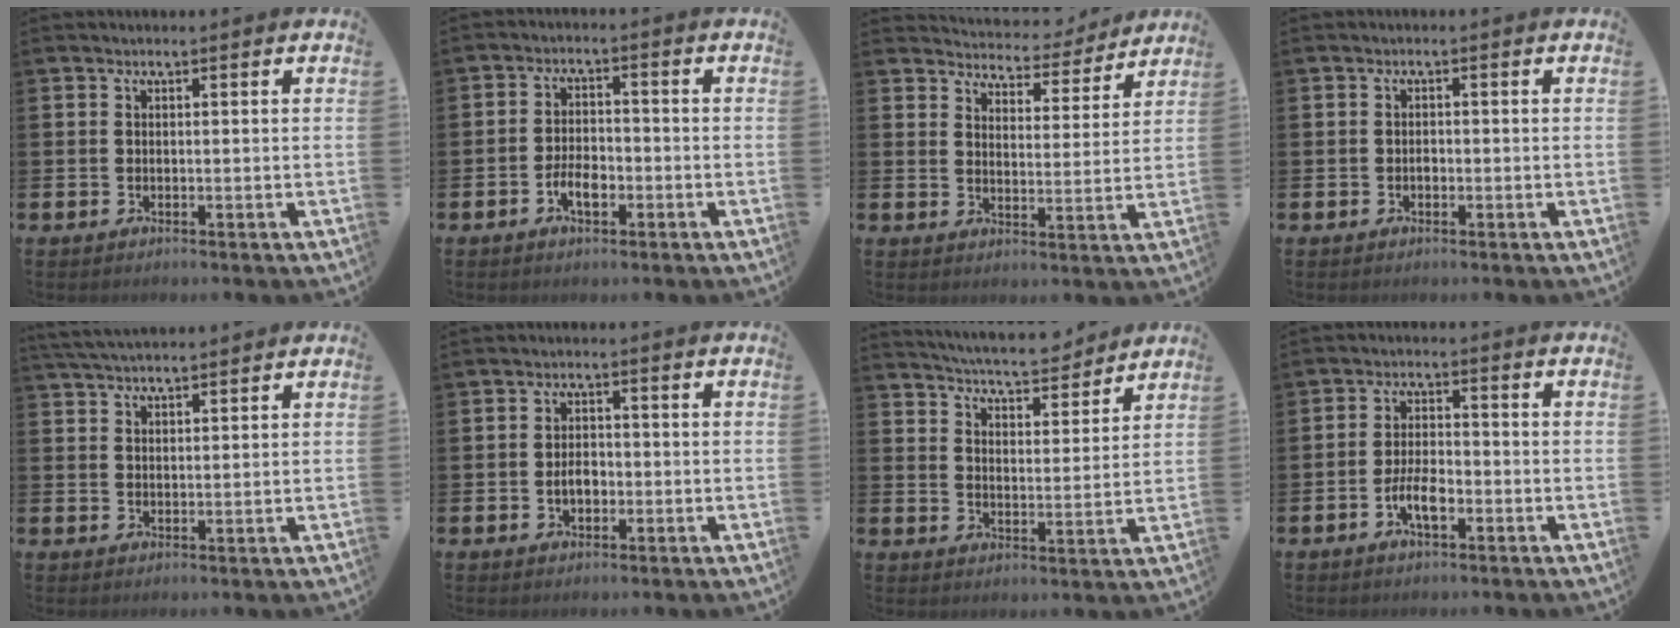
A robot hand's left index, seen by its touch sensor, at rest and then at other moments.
{"total": 3.8, "force": [-1.5, 2.0, 2.8], "torque": [-0.046, 0.004, -0.028]}
{"total": 5.1, "force": [5.0, 1.1, 0.2], "torque": [-0.014, -0.042, 0.083]}
{"total": 0.8, "force": [-0.3, 0.6, 0.5], "torque": [-0.005, 0.001, -0.007]}
{"total": 3.5, "force": [3.4, 0.3, 0.8], "torque": [-0.022, -0.011, 0.064]}
{"total": 2.9, "force": [-0.7, 1.9, 2.1], "torque": [-0.019, -0.004, -0.019]}
{"total": 6.3, "force": [6.2, 0.5, 1.0], "torque": [-0.038, -0.043, 0.108]}
{"total": 4.4, "force": [-1.8, 1.8, 3.6], "torque": [-0.065, 0.005, -0.035]}